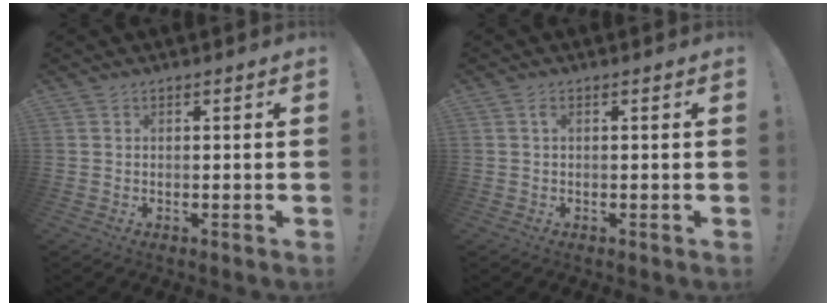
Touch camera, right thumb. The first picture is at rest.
{"total": 1.1, "force": [0.3, 0.4, 1.0], "torque": [-0.014, 0.001, 0.002]}